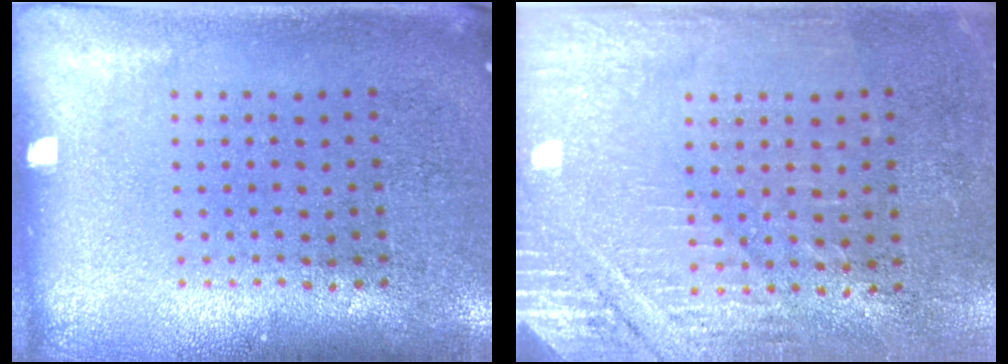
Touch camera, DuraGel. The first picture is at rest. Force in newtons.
{"total": 2.9, "press": 2.8, "slide": 0.7}